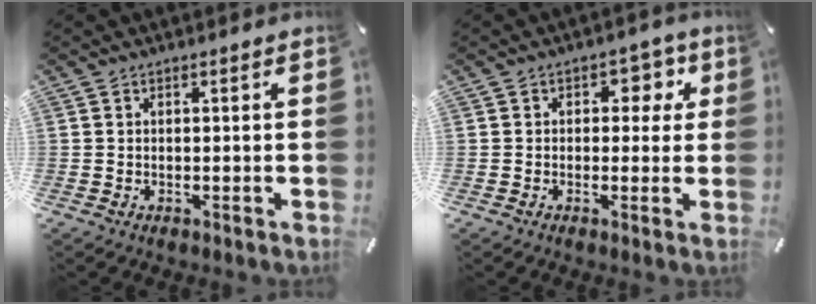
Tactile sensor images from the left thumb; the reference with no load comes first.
{"total": 5.3, "force": [1.1, 4.2, 3.1], "torque": [-0.021, -0.003, 0.009]}